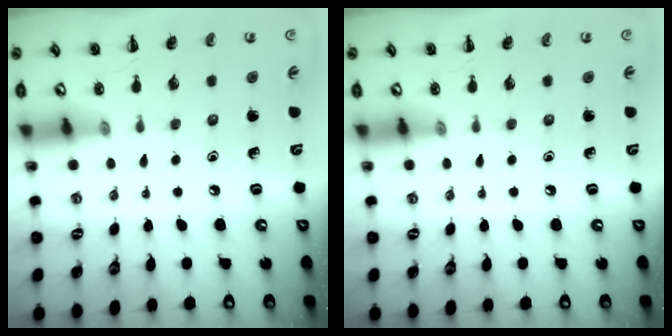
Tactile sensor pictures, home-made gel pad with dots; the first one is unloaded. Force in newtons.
{"total": 0.0}